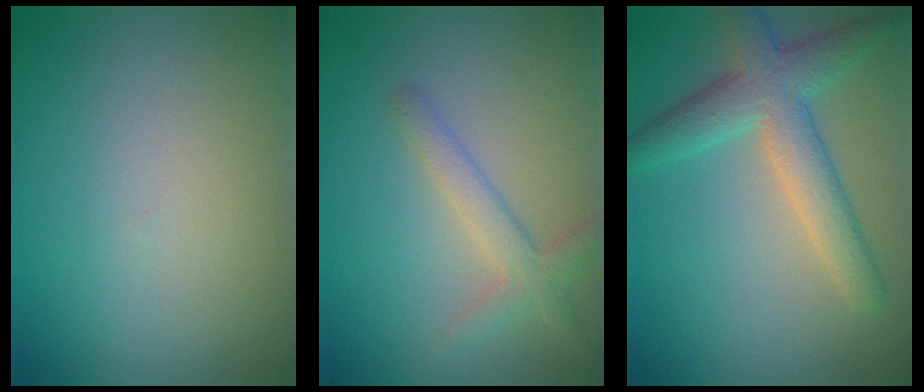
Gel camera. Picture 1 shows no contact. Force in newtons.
{"total": 2.6, "press": 2.5, "slide": 0.1}
{"total": 5.1, "press": 5.1, "slide": 0.1}